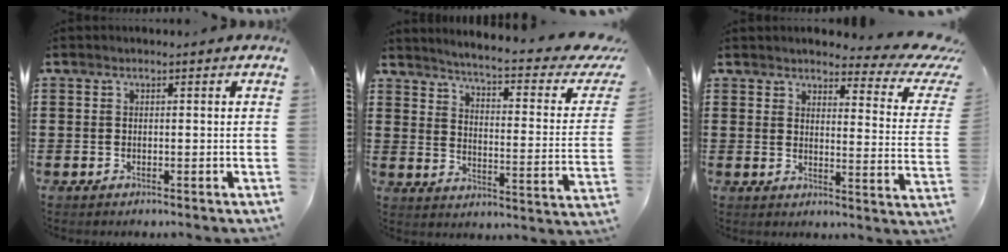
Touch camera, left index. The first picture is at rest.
{"total": 4.2, "force": [3.3, -0.6, 2.6], "torque": [-0.069, -0.035, 0.046]}
{"total": 4.6, "force": [3.8, 0.8, 2.4], "torque": [-0.042, -0.033, 0.058]}